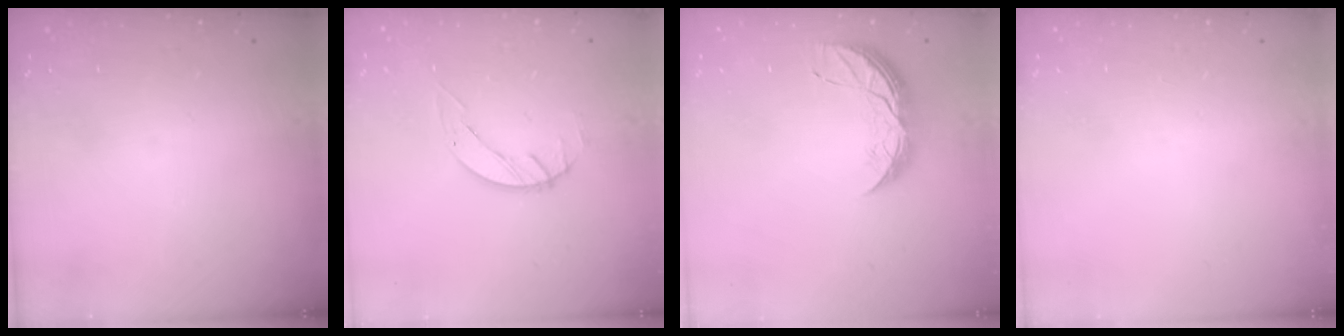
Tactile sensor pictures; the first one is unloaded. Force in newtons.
{"total": 2.6, "press": 2.6, "slide": 0.3}
{"total": 8.1, "press": 8.0, "slide": 0.5}
{"total": 0.0}